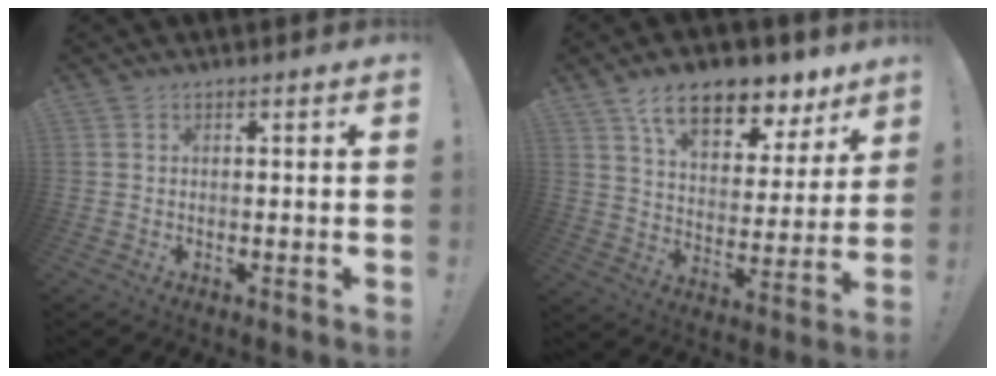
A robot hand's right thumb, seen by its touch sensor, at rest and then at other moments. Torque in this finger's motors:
{"motor_torque": [0.59, 3.42, 1.14, 0.81, 0.04]}